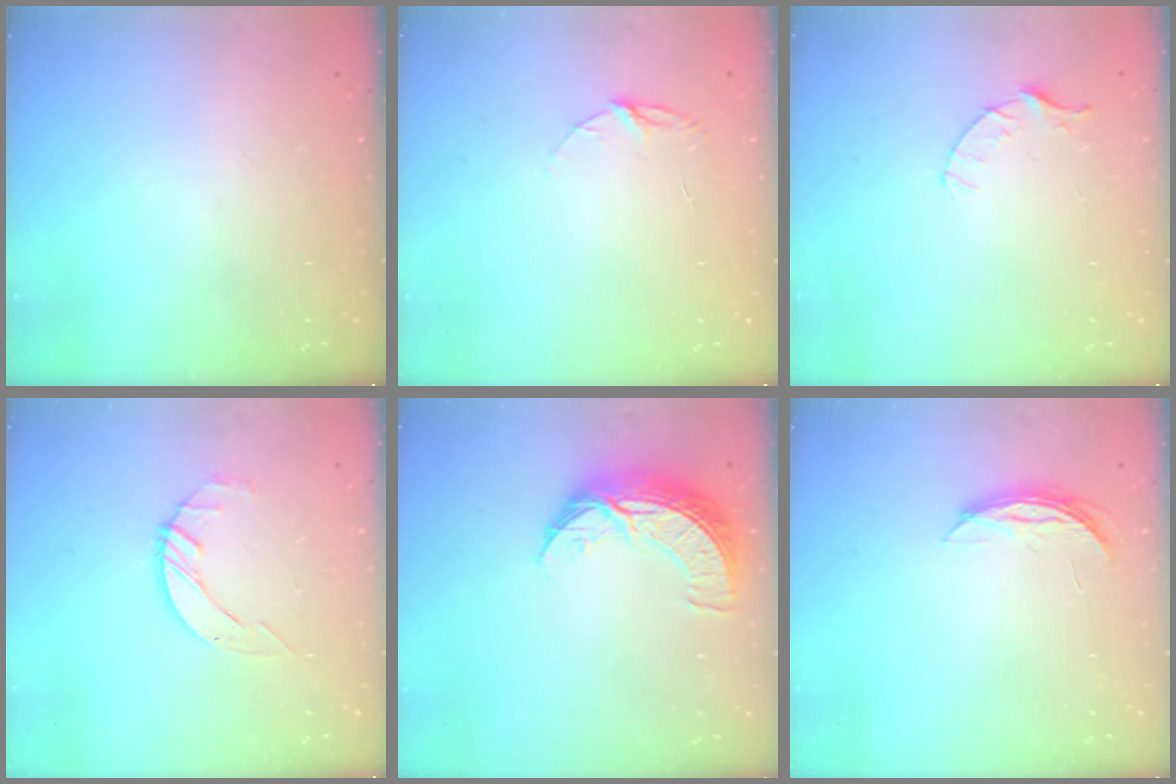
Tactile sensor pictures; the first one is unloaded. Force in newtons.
{"total": 4.1, "press": 4.1, "slide": 0.3}
{"total": 3.4, "press": 3.4, "slide": 0.4}
{"total": 2.7, "press": 2.7, "slide": 0.3}
{"total": 10.3, "press": 10.2, "slide": 0.7}
{"total": 4.2, "press": 4.2, "slide": 0.5}